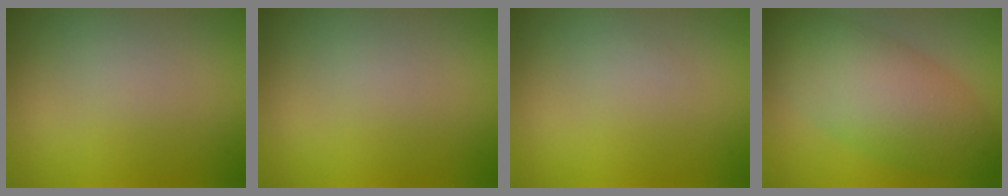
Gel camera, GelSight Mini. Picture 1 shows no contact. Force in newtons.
{"total": 0.0}
{"total": 0.0}
{"total": 8.1, "press": 8.1, "slide": 0.2}